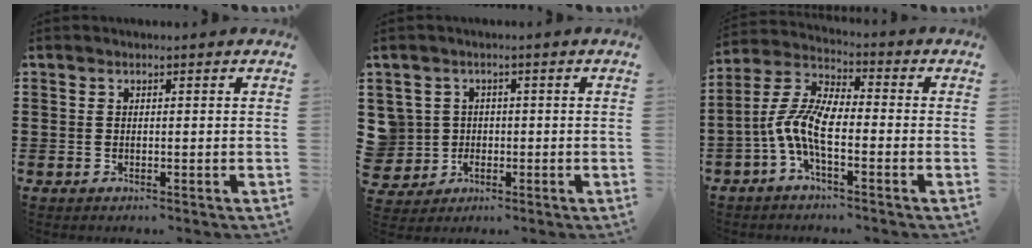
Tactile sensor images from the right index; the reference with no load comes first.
{"total": 4.2, "force": [-0.1, 4.2, 0.4], "torque": [-0.043, 0.008, -0.008]}
{"total": 8.0, "force": [-2.8, 2.9, 7.0], "torque": [-0.174, -0.008, -0.060]}